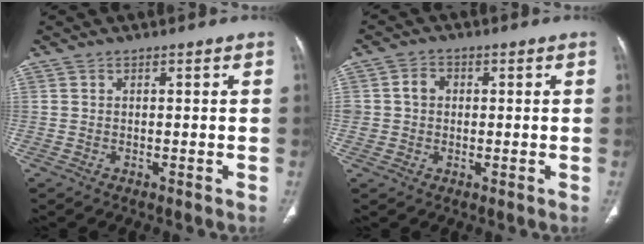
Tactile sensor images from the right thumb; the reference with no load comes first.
{"total": 3.9, "force": [0.3, 3.4, 1.8], "torque": [-0.019, 0.011, 0.004]}